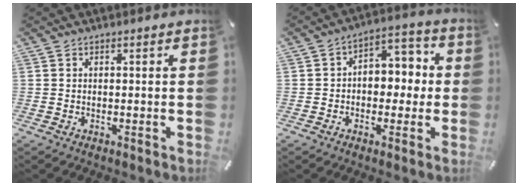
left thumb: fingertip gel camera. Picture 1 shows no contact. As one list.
[{"total": 6.5, "force": [-1.0, 5.2, 3.9], "torque": [-0.040, 0.006, -0.027]}]